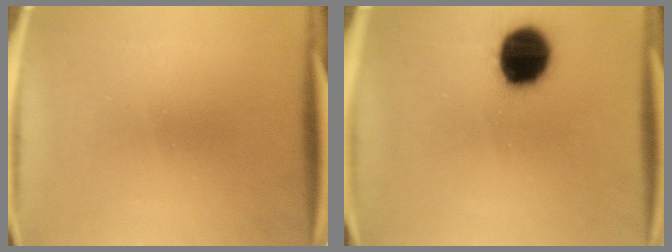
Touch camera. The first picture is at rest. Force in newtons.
{"total": 15.1}